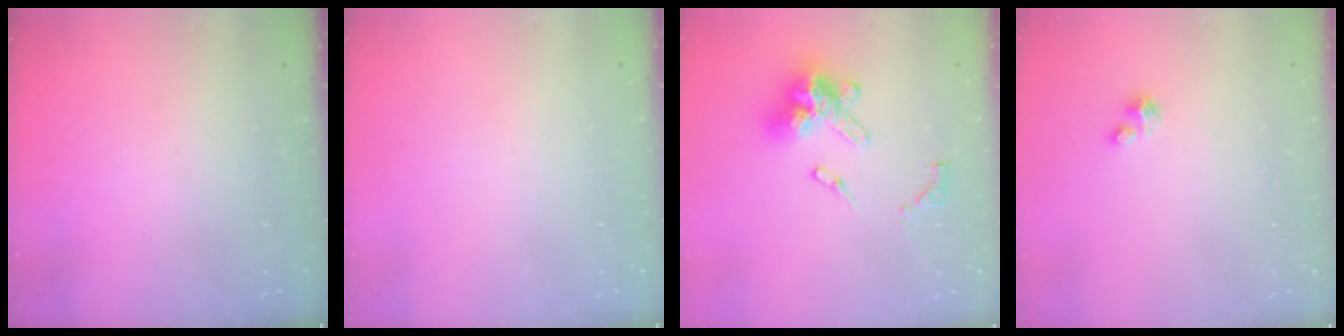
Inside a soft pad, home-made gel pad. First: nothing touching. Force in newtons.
{"total": 0.0}
{"total": 13.7, "press": 13.6, "slide": 1.5}
{"total": 0.9, "press": 0.9, "slide": 0.3}